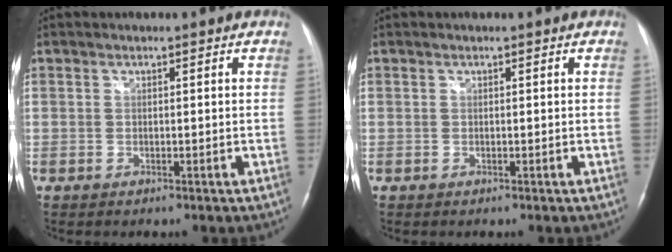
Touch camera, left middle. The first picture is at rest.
{"total": 0.0}